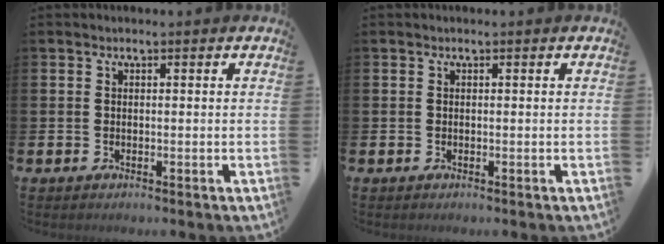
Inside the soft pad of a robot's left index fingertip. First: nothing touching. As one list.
[{"total": 0.0}]